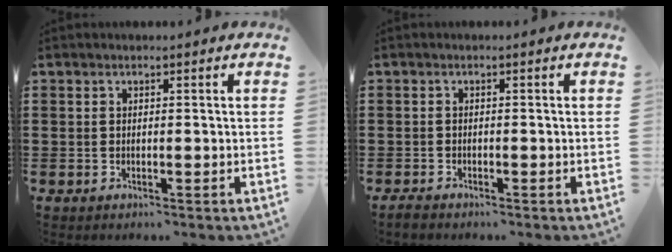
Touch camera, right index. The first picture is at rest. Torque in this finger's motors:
{"motor_torque": [-1.47, 0.68, -1.05, -0.21]}